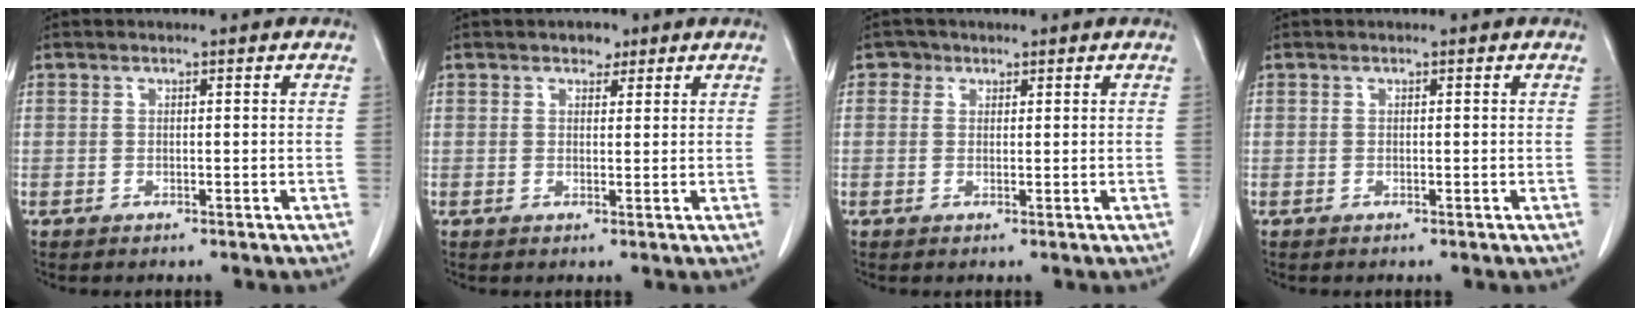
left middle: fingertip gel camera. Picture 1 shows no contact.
{"total": 1.8, "force": [1.2, 1.2, 0.7], "torque": [-0.009, 0.002, 0.017]}
{"total": 1.6, "force": [0.8, 1.3, 0.1], "torque": [0.009, 0.000, 0.007]}
{"total": 0.0}